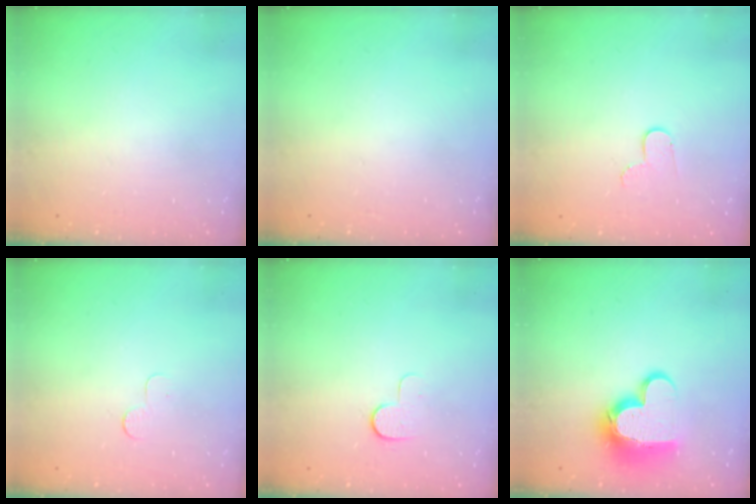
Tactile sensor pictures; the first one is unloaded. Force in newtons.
{"total": 0.0}
{"total": 4.3, "press": 4.3, "slide": 0.4}
{"total": 2.6, "press": 2.6, "slide": 0.2}
{"total": 6.9, "press": 6.8, "slide": 0.5}
{"total": 14.5, "press": 14.5, "slide": 1.3}